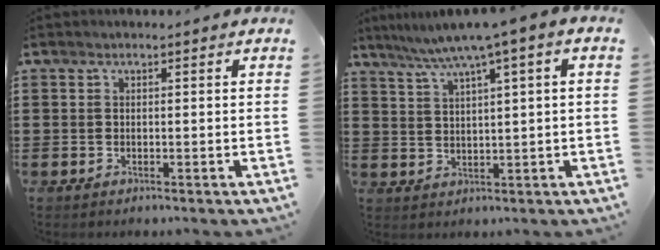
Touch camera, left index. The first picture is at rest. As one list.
[{"total": 5.1, "force": [2.8, -0.1, 4.2], "torque": [-0.089, -0.010, 0.042]}]